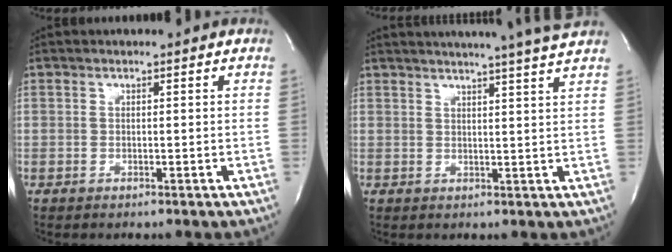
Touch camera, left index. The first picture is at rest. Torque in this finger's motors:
{"motor_torque": [0.04, -0.04, 0.30, 0.09]}